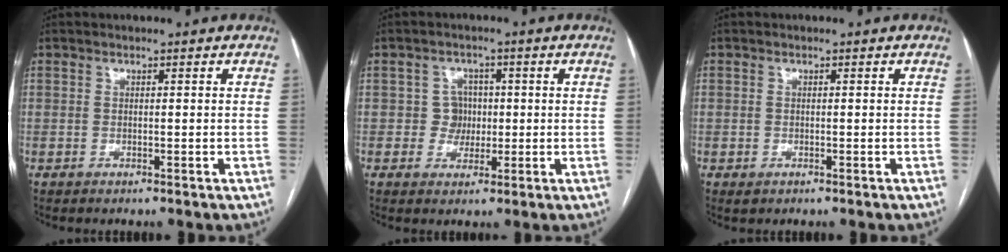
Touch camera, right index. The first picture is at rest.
{"total": 3.5, "force": [0.1, 3.4, 0.6], "torque": [0.000, 0.012, 0.004]}
{"total": 0.9, "force": [-0.2, 0.8, 0.1], "torque": [-0.001, 0.002, -0.001]}